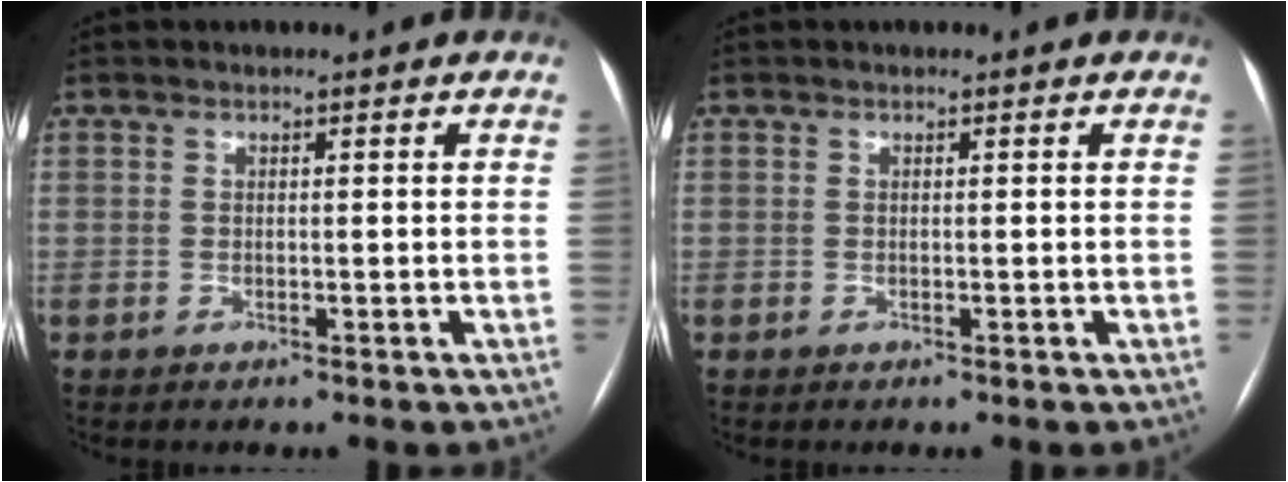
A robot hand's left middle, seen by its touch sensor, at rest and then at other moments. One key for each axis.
{"total": 0.0}